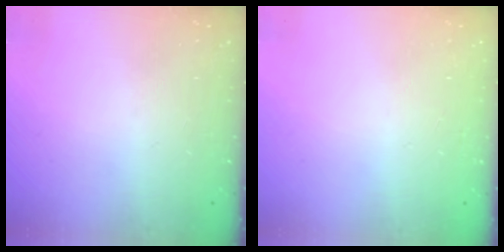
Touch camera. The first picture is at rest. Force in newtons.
{"total": 2.5, "press": 2.5, "slide": 0.2}